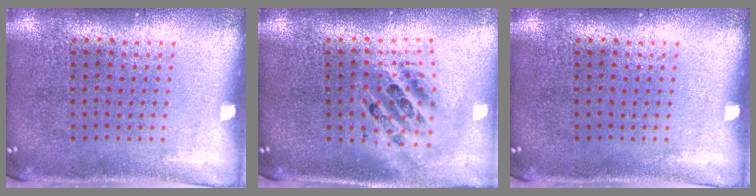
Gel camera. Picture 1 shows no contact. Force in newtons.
{"total": 2.0, "press": 1.5, "slide": 1.3}
{"total": 0.0}